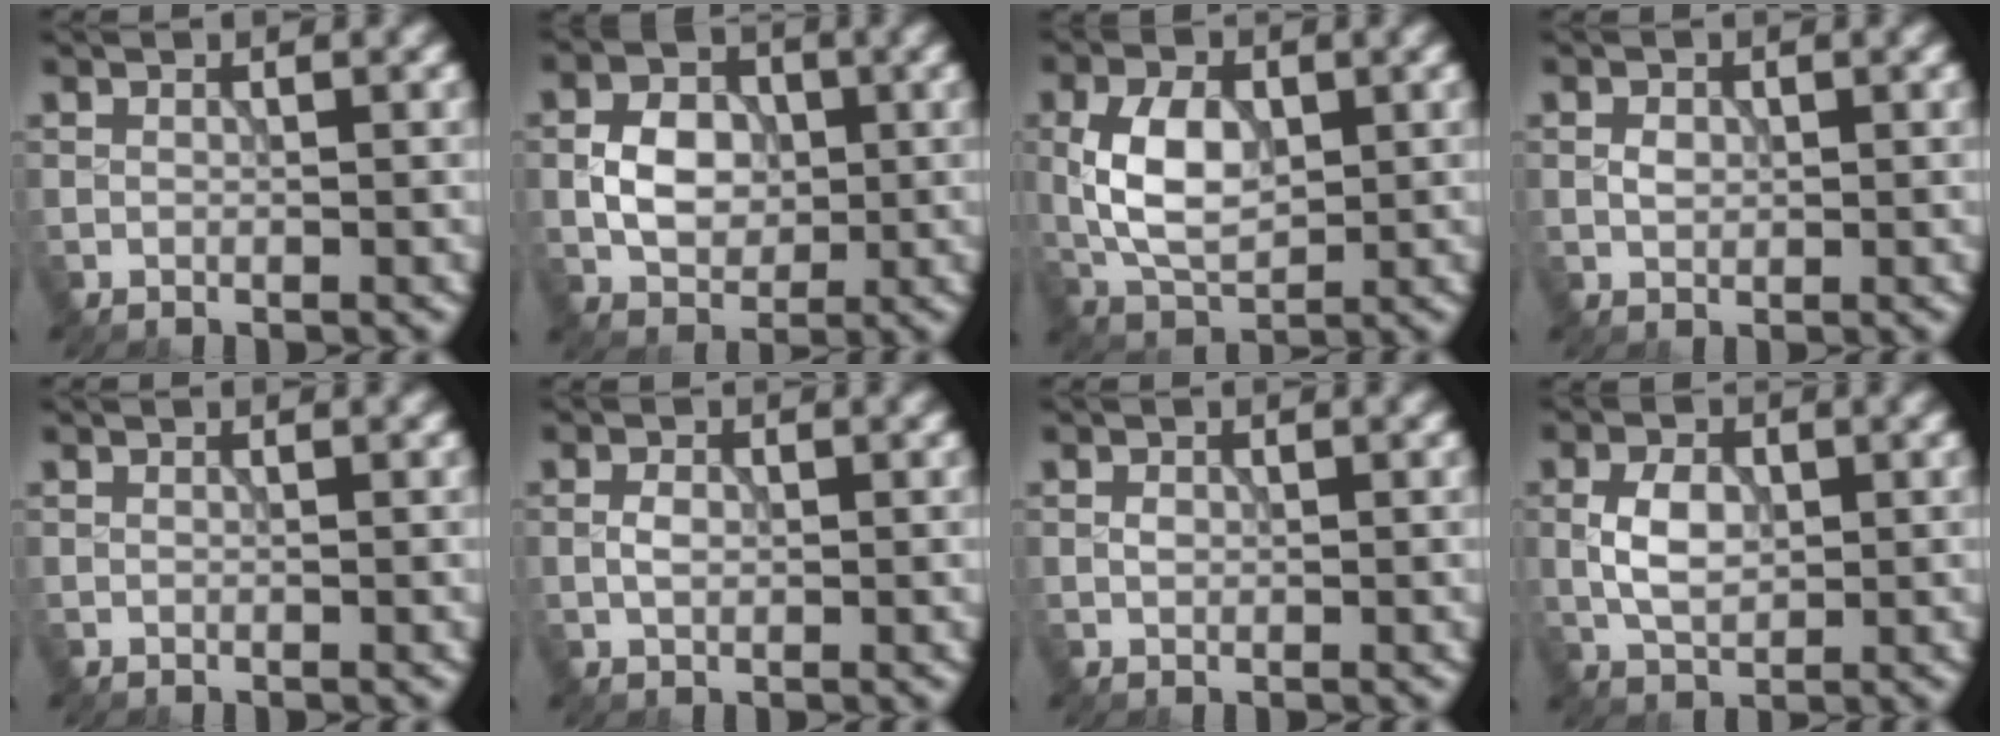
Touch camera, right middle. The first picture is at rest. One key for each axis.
{"total": 4.6, "fx": -0.2, "fy": 3.4, "fz": 3.1, "tx": -0.051, "ty": 0.003, "tz": -0.005}
{"total": 5.9, "fx": 0.4, "fy": 3.5, "fz": 4.7, "tx": -0.096, "ty": 0.001, "tz": 0.008}
{"total": 1.2, "fx": 0.1, "fy": 0.9, "fz": 0.8, "tx": -0.013, "ty": 0.000, "tz": 0.001}
{"total": 0.0}
{"total": 1.4, "fx": -0.2, "fy": 0.9, "fz": 1.1, "tx": -0.022, "ty": 0.003, "tz": -0.005}
{"total": 0.7, "fx": 0.0, "fy": 0.5, "fz": 0.4, "tx": -0.006, "ty": -0.002, "tz": 0.000}
{"total": 3.8, "fx": 0.1, "fy": 2.4, "fz": 2.9, "tx": -0.060, "ty": 0.003, "tz": 0.001}